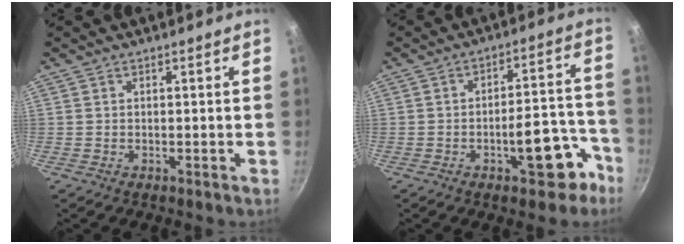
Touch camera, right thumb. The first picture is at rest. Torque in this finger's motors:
{"motor_torque": [2.27, 1.94, 0.72, -0.53, 0.04]}